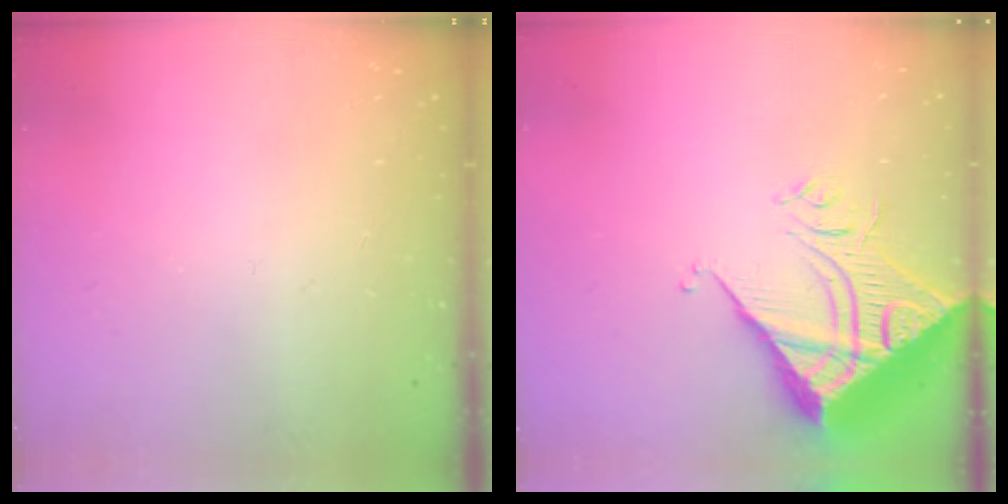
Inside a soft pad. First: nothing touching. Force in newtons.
{"total": 12.1, "press": 12.0, "slide": 1.2}